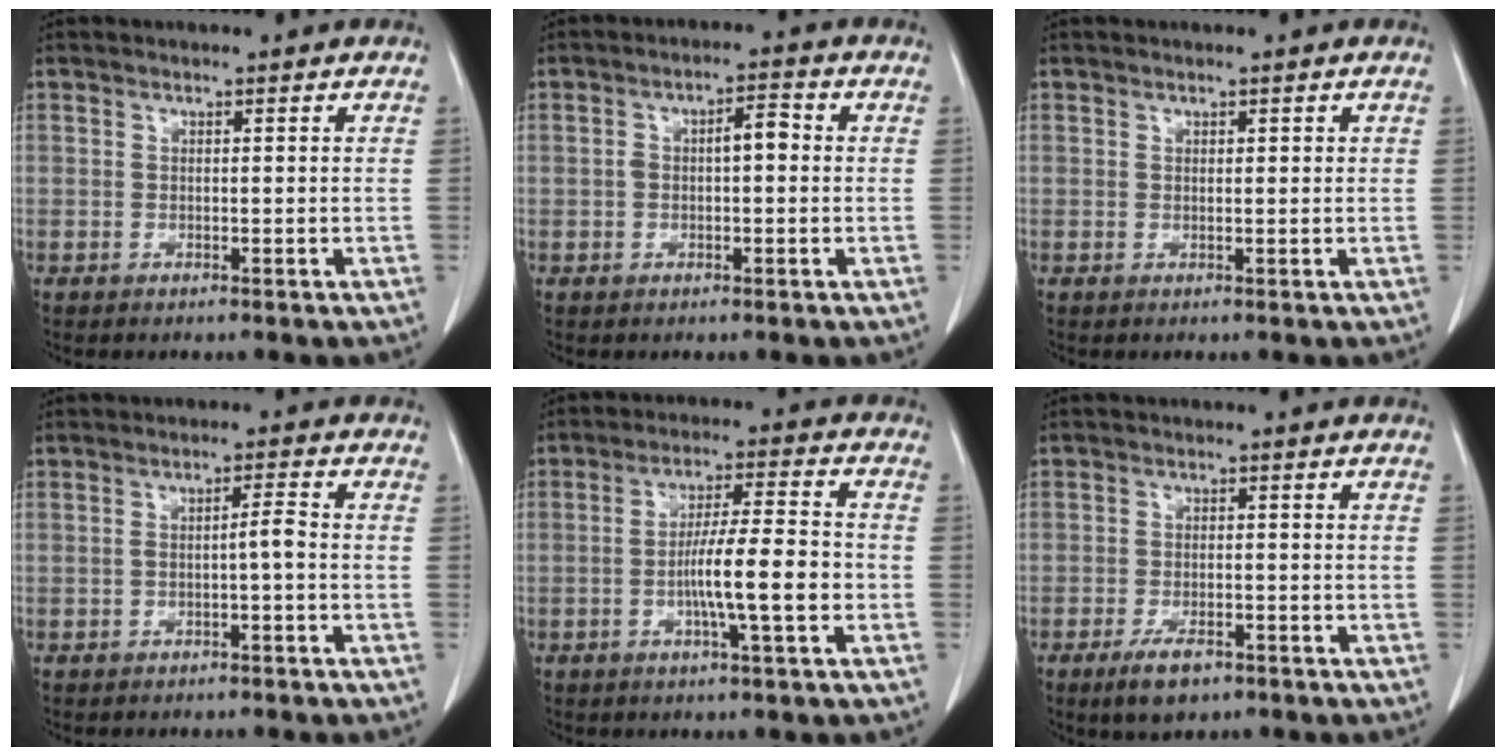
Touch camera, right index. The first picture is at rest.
{"total": 4.1, "force": [0.1, 1.5, 3.8], "torque": [-0.066, 0.025, 0.003]}
{"total": 0.6, "force": [0.3, 0.4, 0.4], "torque": [0.000, 0.001, 0.001]}
{"total": 2.4, "force": [-0.7, 0.0, 2.3], "torque": [-0.034, 0.004, -0.015]}
{"total": 9.3, "force": [-2.4, 0.4, 9.0], "torque": [-0.156, 0.005, -0.044]}
{"total": 4.9, "force": [-3.2, 1.9, 3.1], "torque": [-0.060, -0.003, -0.050]}